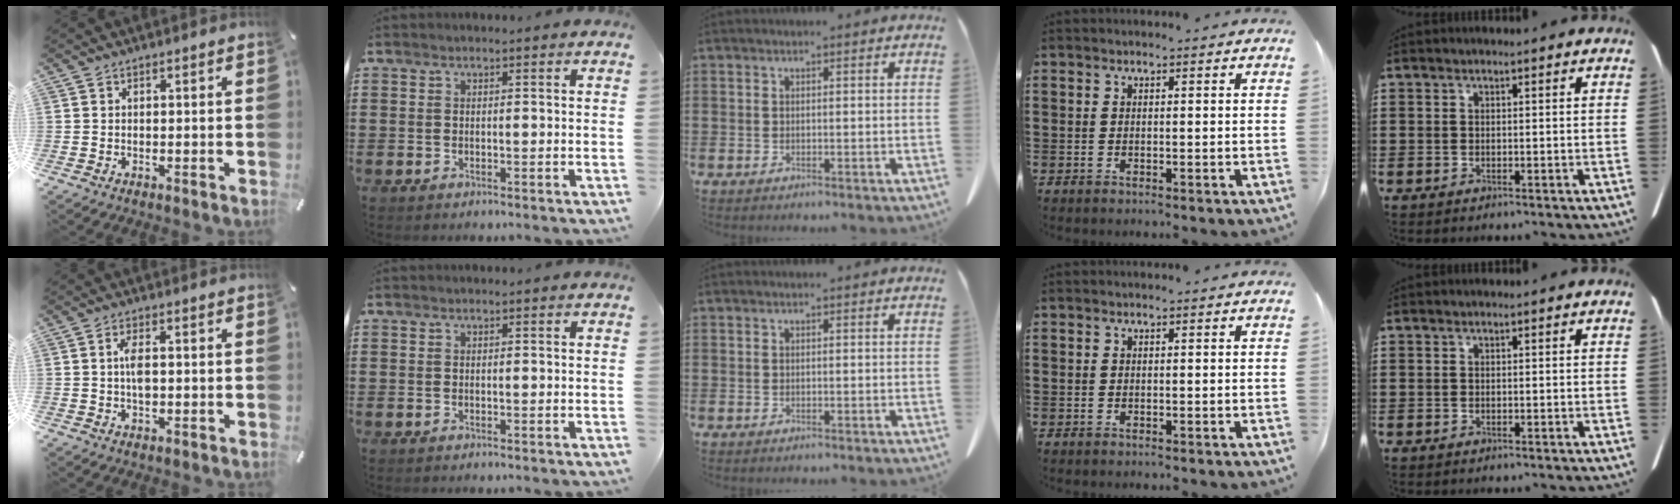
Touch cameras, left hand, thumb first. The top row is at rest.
{"thumb": {"total": 3.8, "force": [-0.1, 1.8, 3.4], "torque": [-0.074, 0.002, -0.005]}}